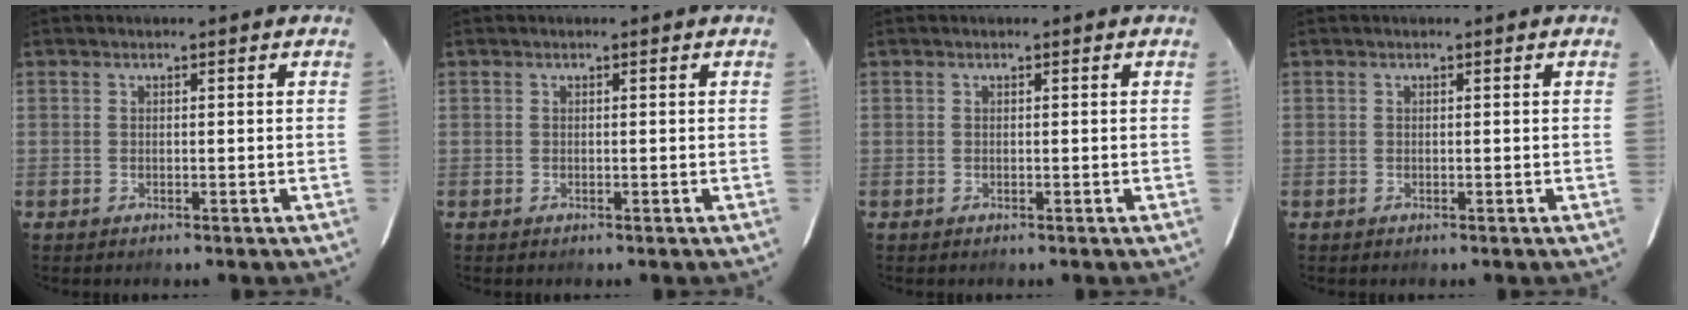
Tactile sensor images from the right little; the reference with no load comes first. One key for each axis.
{"total": 0.0}
{"total": 0.0}
{"total": 0.0}